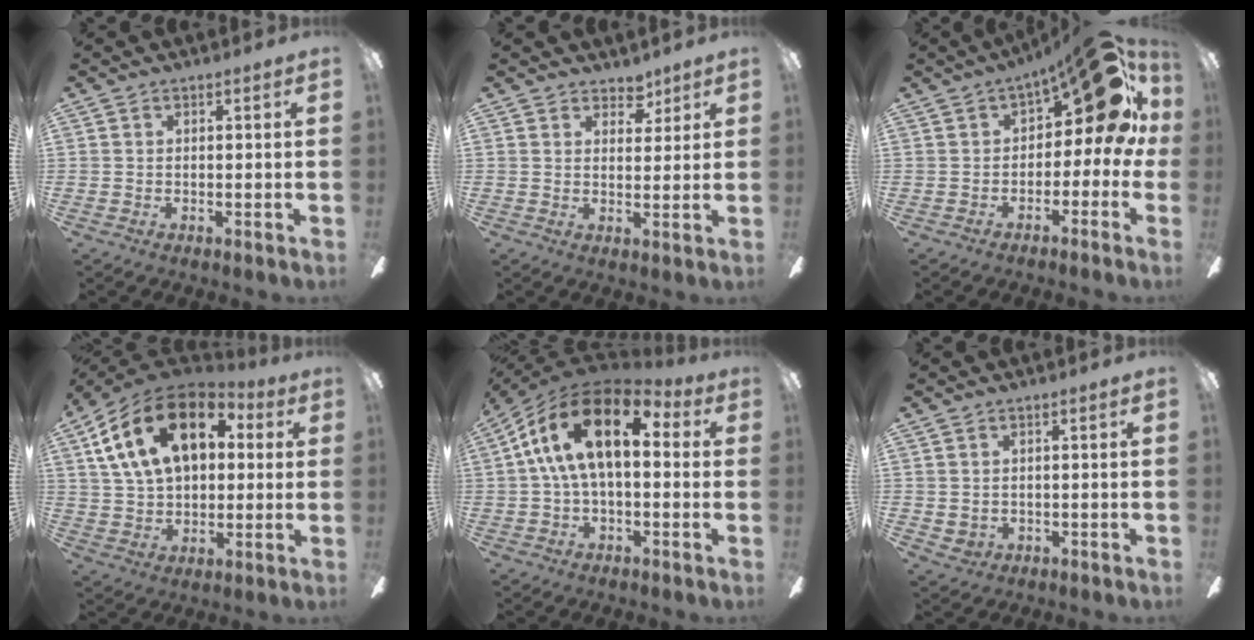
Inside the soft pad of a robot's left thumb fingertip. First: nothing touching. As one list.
[{"total": 4.5, "force": [3.6, 2.5, 1.0], "torque": [0.001, -0.021, 0.061]}, {"total": 16.5, "force": [6.9, 6.4, 13.5], "torque": [-0.189, -0.033, 0.110]}, {"total": 22.2, "force": [8.8, 13.6, 15.1], "torque": [-0.277, -0.017, 0.149]}, {"total": 19.3, "force": [6.4, 9.6, 15.5], "torque": [-0.297, -0.009, 0.105]}, {"total": 1.7, "force": [0.8, 1.4, 0.3], "torque": [-0.008, -0.001, 0.014]}]